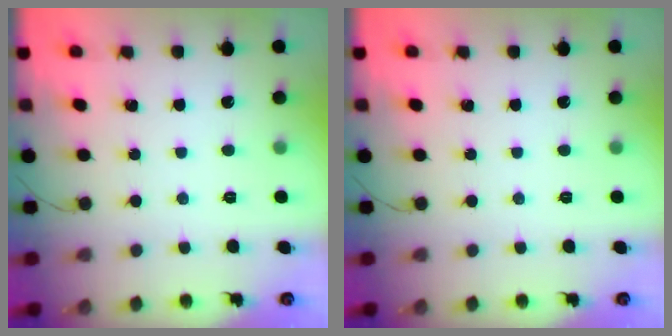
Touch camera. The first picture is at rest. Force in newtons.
{"total": 0.0}